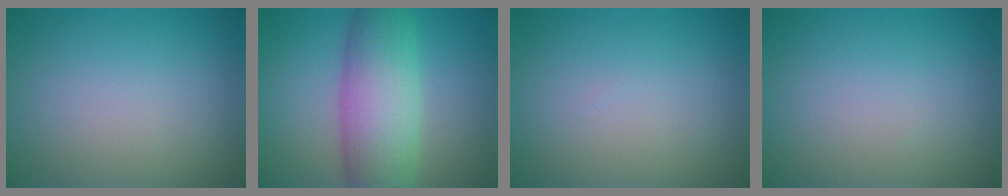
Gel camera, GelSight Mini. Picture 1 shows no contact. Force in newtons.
{"total": 8.6, "press": 8.6, "slide": 0.2}
{"total": 0.0}
{"total": 0.0}